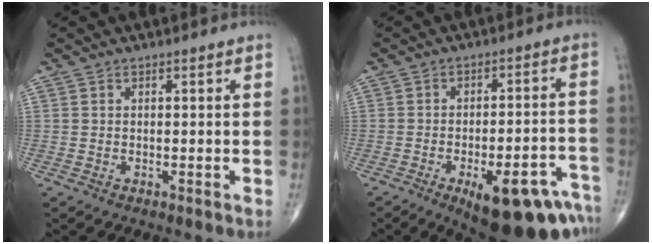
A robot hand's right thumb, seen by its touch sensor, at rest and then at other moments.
{"total": 18.9, "force": [-10.6, 6.6, 14.2], "torque": [-0.119, 0.059, -0.135]}